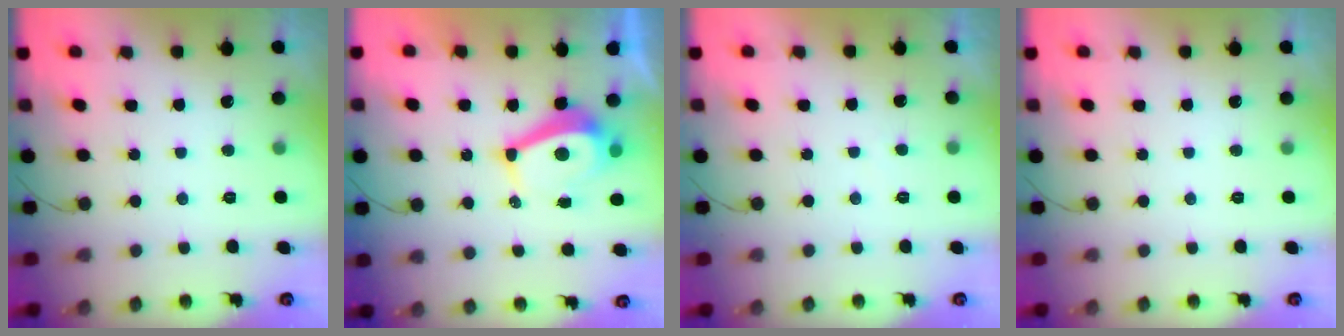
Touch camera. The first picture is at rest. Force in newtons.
{"total": 6.8, "press": 6.7, "slide": 0.8}
{"total": 1.1, "press": 1.0, "slide": 0.5}
{"total": 0.0}